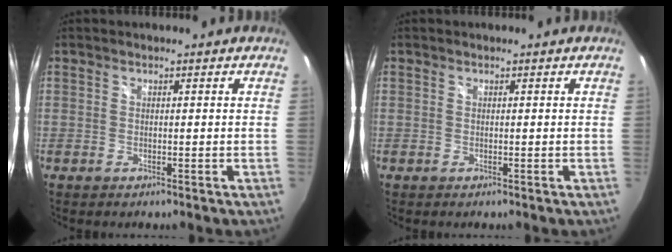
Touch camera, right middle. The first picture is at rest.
{"total": 0.0}